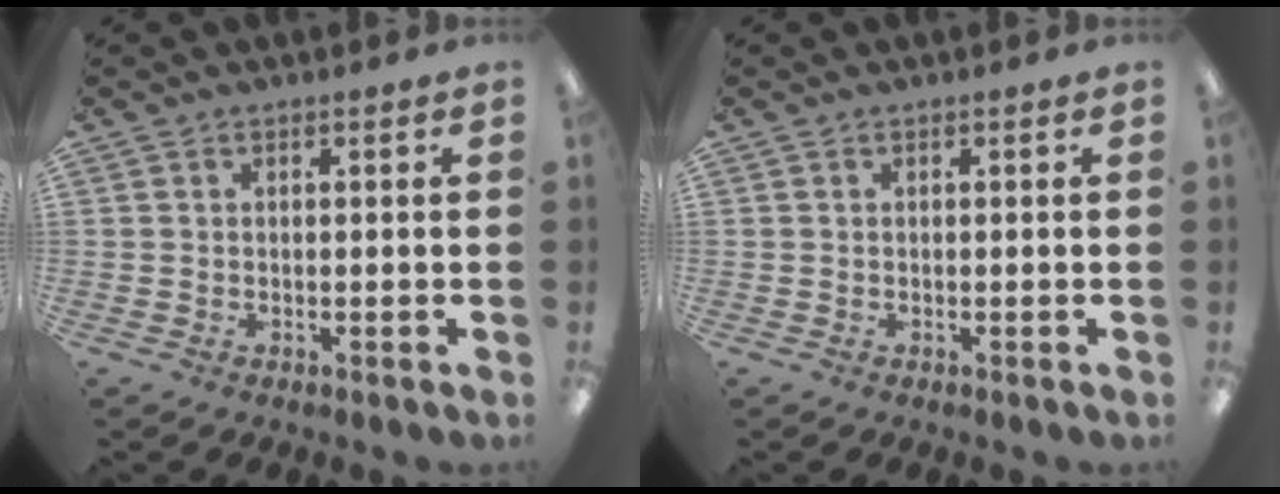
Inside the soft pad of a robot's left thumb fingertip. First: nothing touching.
{"total": 0.0}